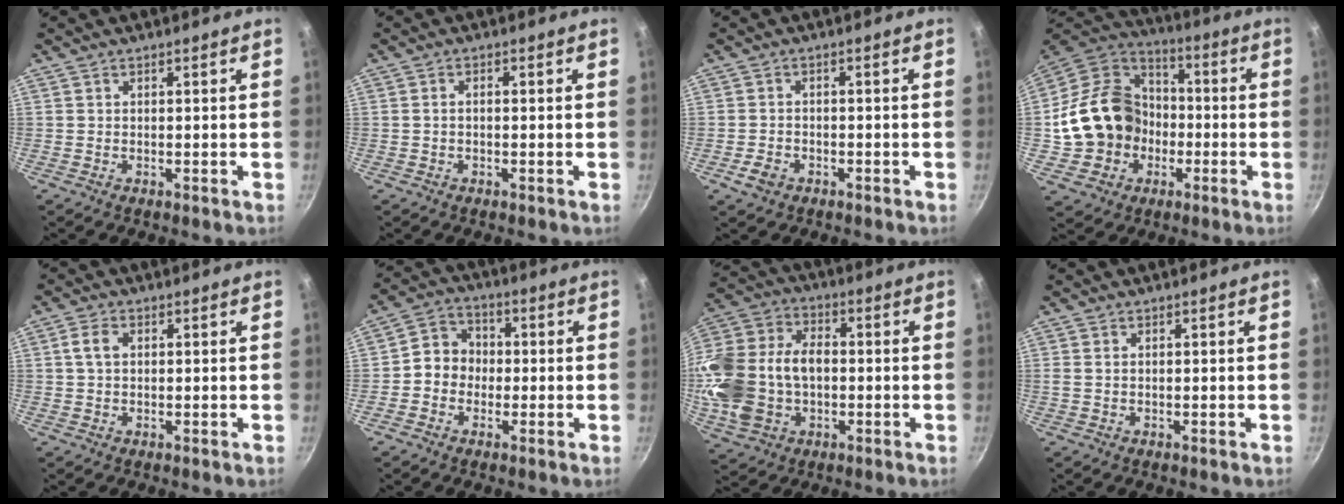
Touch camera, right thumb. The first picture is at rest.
{"total": 1.3, "force": [-0.2, 0.7, 1.0], "torque": [-0.023, 0.010, -0.005]}
{"total": 3.3, "force": [-1.8, 2.3, 1.6], "torque": [-0.028, 0.015, -0.030]}
{"total": 19.1, "force": [-2.7, 16.1, 9.8], "torque": [-0.144, 0.046, -0.043]}
{"total": 3.0, "force": [0.6, 2.1, 2.2], "torque": [-0.038, 0.009, 0.008]}
{"total": 7.0, "force": [-0.9, 6.2, 3.1], "torque": [-0.017, 0.023, -0.034]}
{"total": 19.7, "force": [-1.6, 13.9, 13.8], "torque": [-0.275, 0.039, -0.028]}
{"total": 0.7, "force": [0.1, 0.5, 0.5], "torque": [-0.010, 0.002, 0.000]}